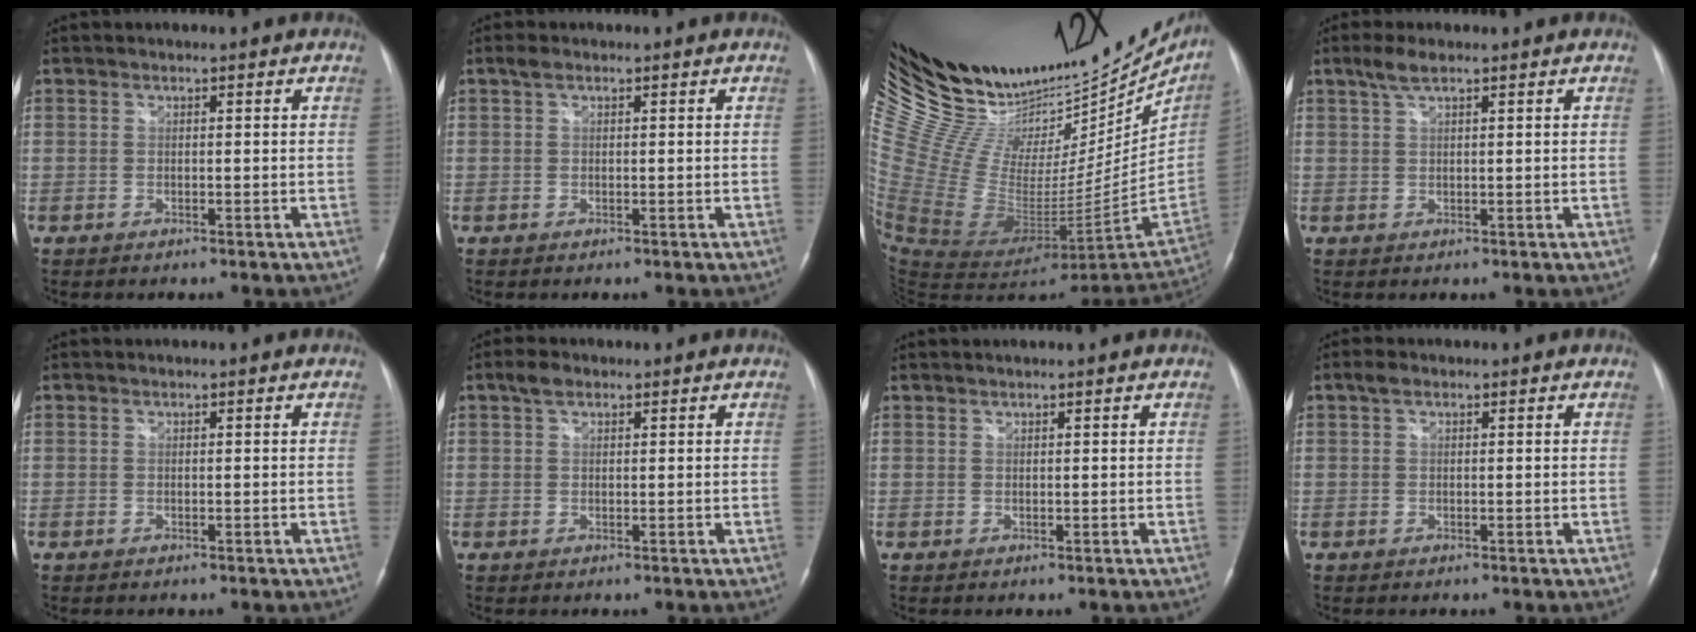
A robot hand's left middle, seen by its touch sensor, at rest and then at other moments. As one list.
[{"total": 1.3, "force": [0.8, 0.6, 0.8], "torque": [-0.019, 0.016, 0.016]}, {"total": 36.1, "force": [28.1, 15.6, 16.4], "torque": [-0.312, 0.015, 0.438]}, {"total": 2.8, "force": [2.0, 0.5, 2.0], "torque": [-0.047, 0.009, 0.042]}, {"total": 0.0}, {"total": 2.2, "force": [1.4, 1.1, 1.2], "torque": [-0.026, 0.013, 0.027]}, {"total": 1.7, "force": [1.4, -0.5, 0.7], "torque": [-0.008, 0.018, 0.028]}, {"total": 1.4, "force": [0.8, 0.7, 0.8], "torque": [-0.020, 0.016, 0.016]}]